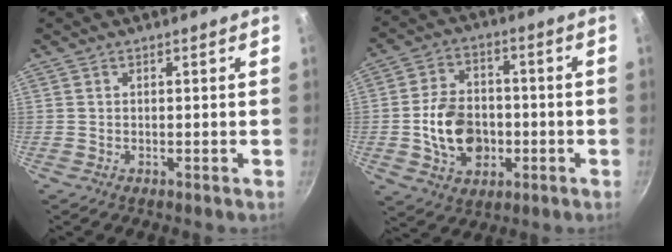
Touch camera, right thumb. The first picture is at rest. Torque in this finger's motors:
{"motor_torque": [-0.41, 0.95, 1.20, -0.12, 0.11]}